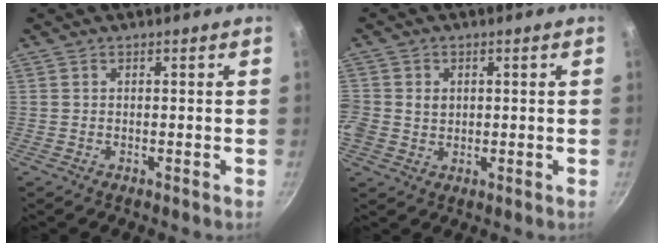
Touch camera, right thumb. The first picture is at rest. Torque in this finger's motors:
{"motor_torque": [0.00, 0.06, 0.31, -0.27, 0.05]}